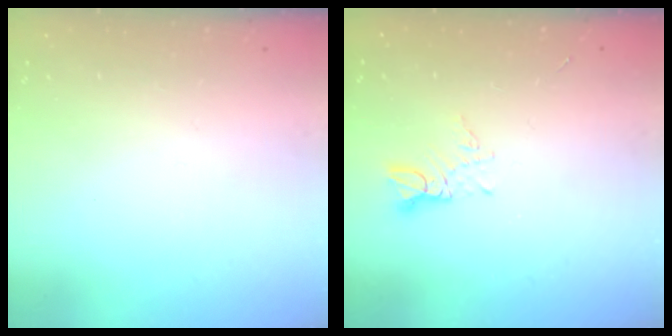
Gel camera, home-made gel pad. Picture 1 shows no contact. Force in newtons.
{"total": 2.7, "press": 2.7, "slide": 0.3}